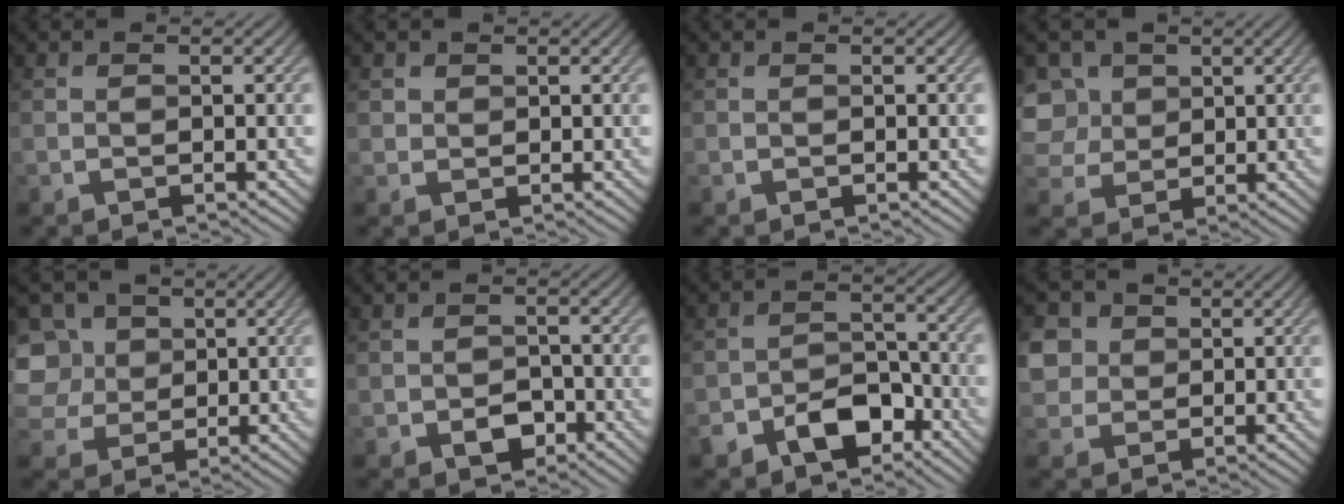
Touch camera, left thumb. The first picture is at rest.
{"total": 1.5, "force": [0.9, 1.2, 0.3], "torque": [-0.008, -0.002, 0.016]}
{"total": 0.0}
{"total": 7.3, "force": [2.3, 6.2, 3.3], "torque": [-0.122, 0.019, 0.040]}
{"total": 9.5, "force": [3.2, 7.8, 4.4], "torque": [-0.142, 0.019, 0.051]}
{"total": 3.0, "force": [-1.4, 2.2, 1.5], "torque": [-0.026, -0.008, -0.024]}
{"total": 7.2, "force": [-4.5, 4.3, 3.7], "torque": [-0.062, -0.008, -0.088]}
{"total": 5.1, "force": [1.4, 4.5, 1.8], "torque": [-0.078, 0.009, 0.017]}